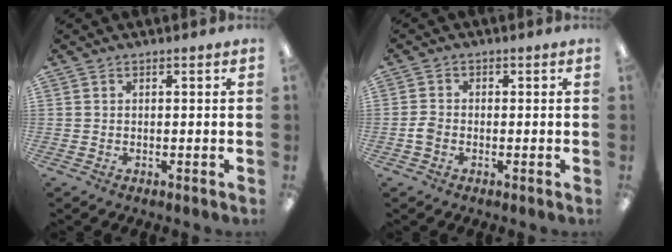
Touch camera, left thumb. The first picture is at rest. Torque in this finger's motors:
{"motor_torque": [-0.25, 0.25, 0.13, -0.15, 0.05]}